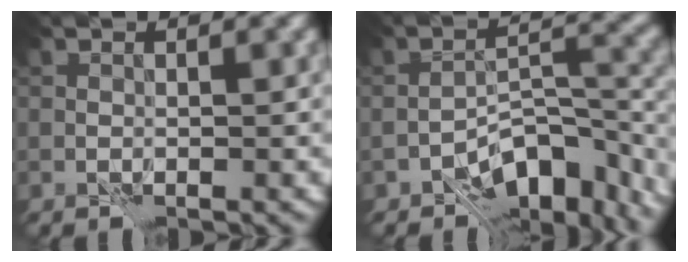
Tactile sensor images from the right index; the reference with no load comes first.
{"total": 8.8, "force": [-5.6, 3.3, 5.9], "torque": [-0.080, 0.009, -0.098]}